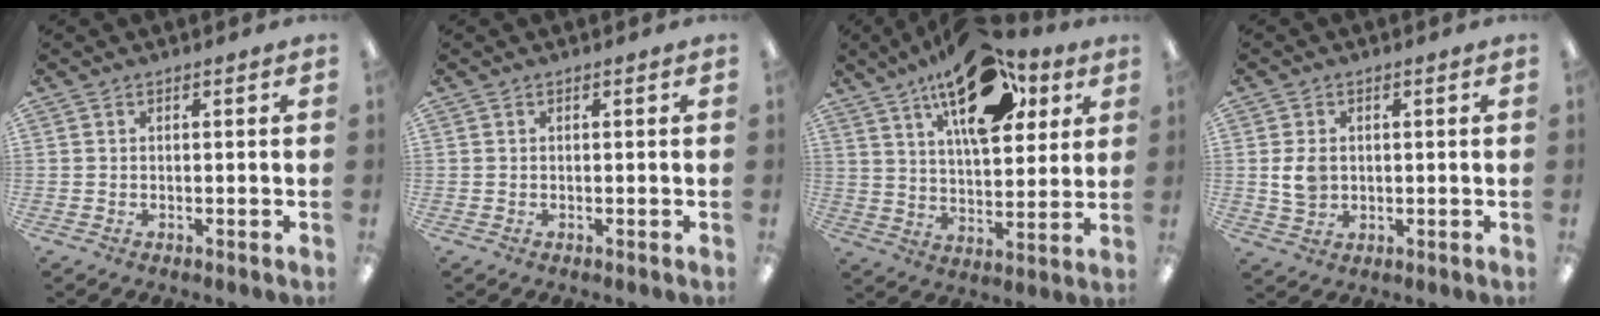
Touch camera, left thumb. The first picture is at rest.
{"total": 0.0}
{"total": 21.2, "force": [12.4, 9.9, 14.0], "torque": [-0.207, -0.053, 0.202]}
{"total": 5.1, "force": [0.4, 3.9, 3.2], "torque": [-0.060, 0.002, 0.008]}